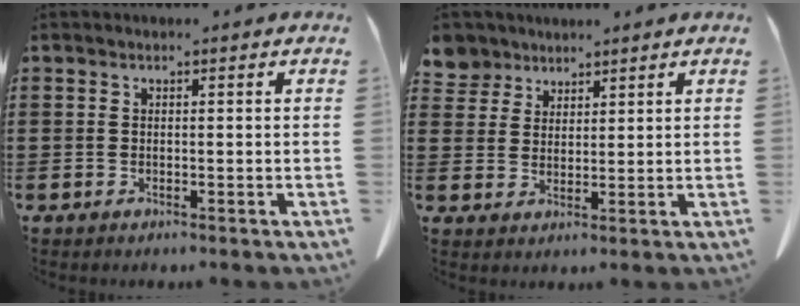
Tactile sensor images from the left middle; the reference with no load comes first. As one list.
[{"total": 4.6, "force": [3.8, 2.6, 0.5], "torque": [-0.031, -0.004, 0.074]}]